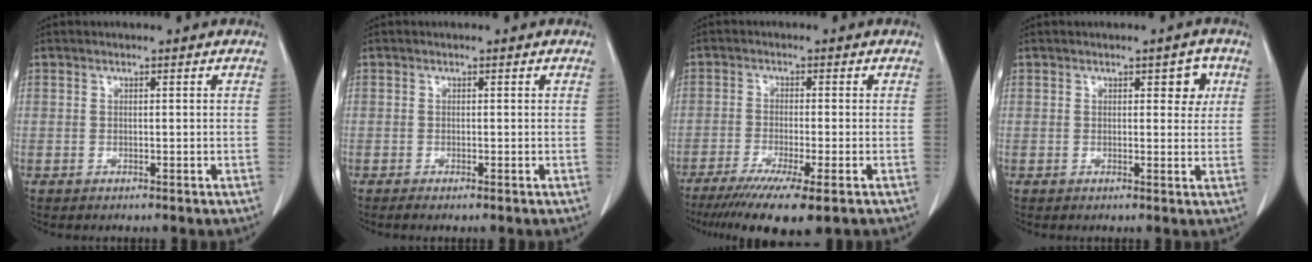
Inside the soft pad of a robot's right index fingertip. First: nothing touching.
{"total": 0.8, "force": [-0.5, -0.1, 0.6], "torque": [-0.015, -0.002, -0.008]}
{"total": 11.3, "force": [-7.8, 0.7, 8.1], "torque": [-0.128, -0.030, -0.121]}
{"total": 3.1, "force": [1.2, 1.5, 2.4], "torque": [-0.021, 0.002, 0.012]}